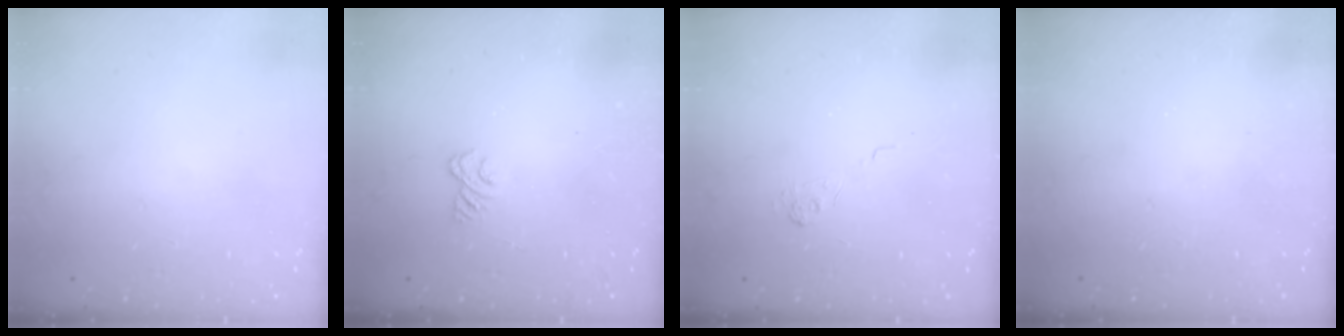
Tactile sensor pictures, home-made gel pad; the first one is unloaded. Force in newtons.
{"total": 2.6, "press": 2.2, "slide": 1.3}
{"total": 2.0, "press": 1.4, "slide": 1.4}
{"total": 2.3, "press": 2.2, "slide": 0.7}